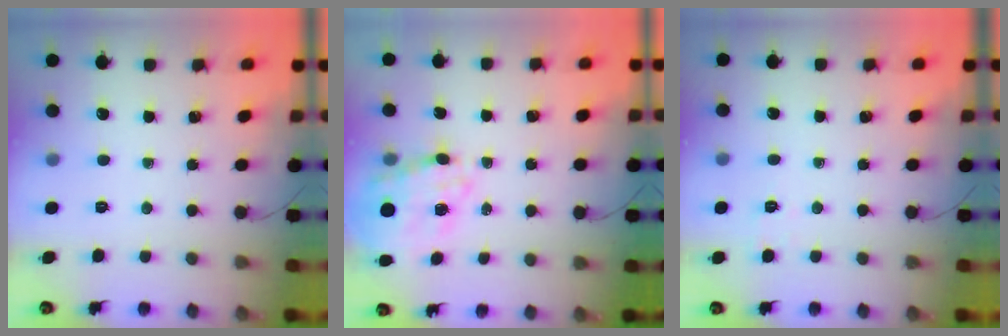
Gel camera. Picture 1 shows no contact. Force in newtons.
{"total": 14.4, "press": 14.1, "slide": 3.1}
{"total": 2.0, "press": 1.0, "slide": 1.7}